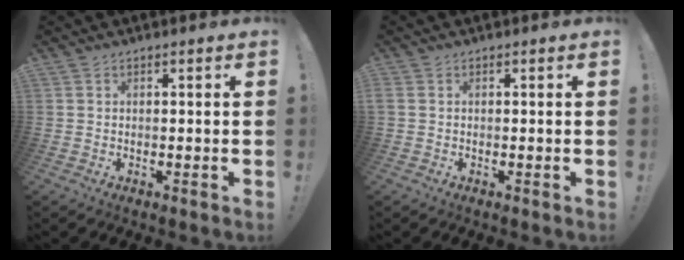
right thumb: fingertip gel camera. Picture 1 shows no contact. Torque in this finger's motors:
{"motor_torque": [1.21, 1.08, 1.06, -0.16, 0.42]}